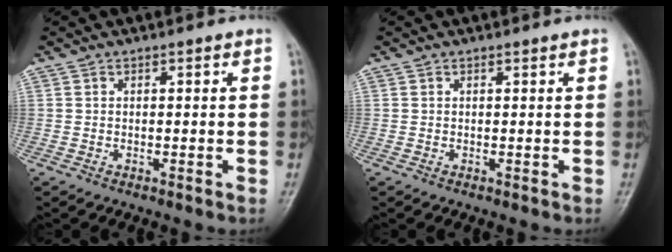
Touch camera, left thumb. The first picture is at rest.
{"total": 0.0}